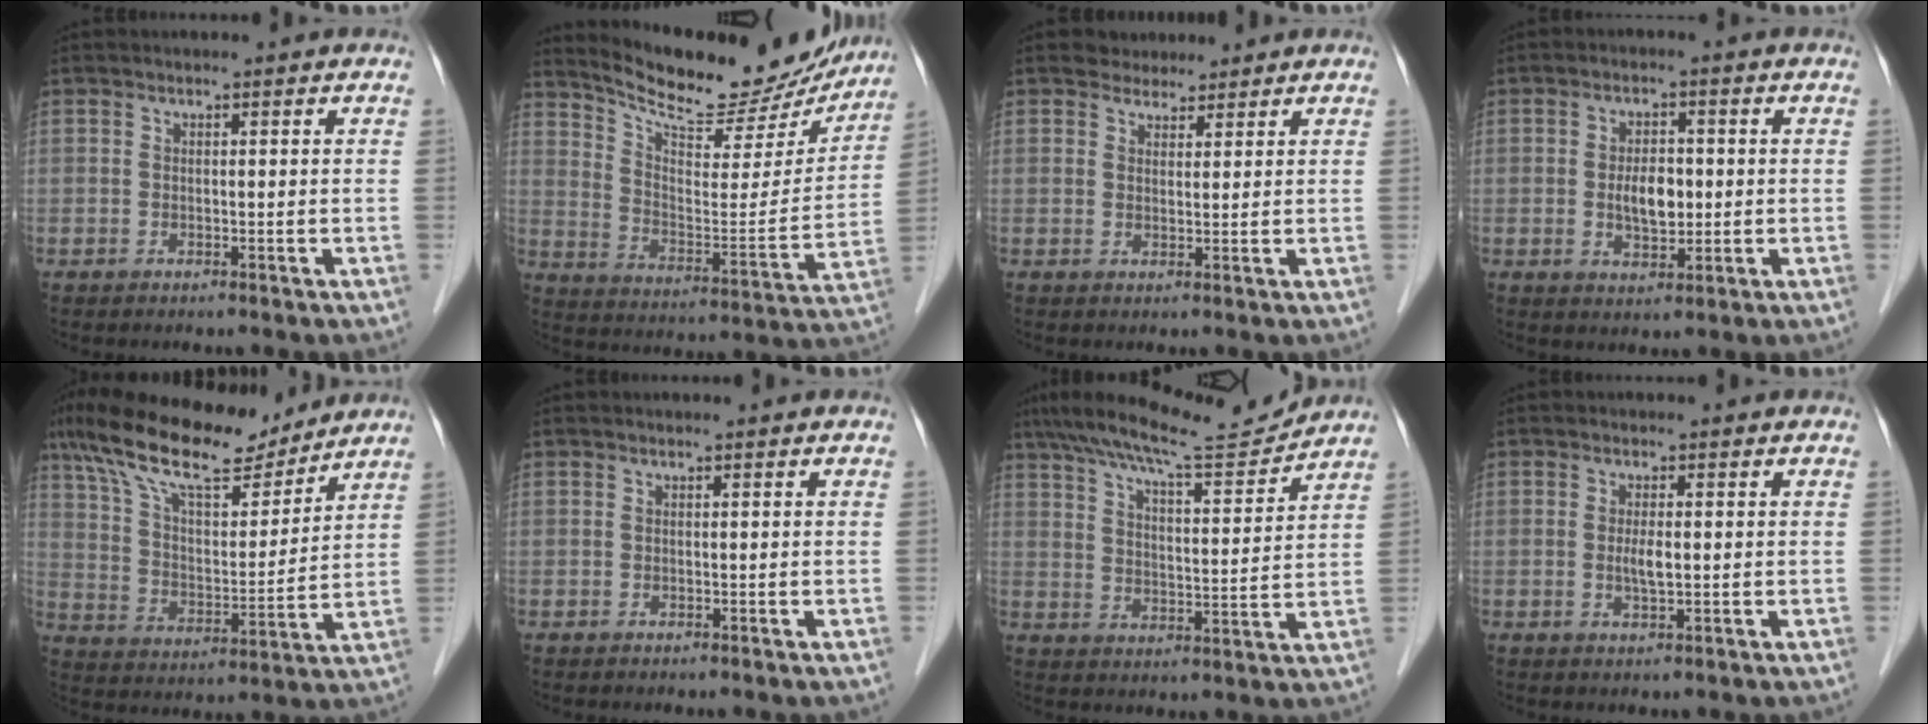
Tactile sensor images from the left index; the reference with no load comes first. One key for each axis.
{"total": 19.7, "fx": 18.2, "fy": 4.5, "fz": 5.8, "tx": -0.090, "ty": -0.031, "tz": 0.259}
{"total": 2.7, "fx": 2.2, "fy": 1.5, "fz": 0.0, "tx": 0.000, "ty": 0.005, "tz": 0.031}
{"total": 4.8, "fx": -0.4, "fy": 2.6, "fz": 4.1, "tx": -0.075, "ty": -0.001, "tz": -0.004}
{"total": 17.3, "fx": 13.7, "fy": 4.4, "fz": 9.6, "tx": -0.181, "ty": 0.018, "tz": 0.240}
{"total": 0.0}
{"total": 12.6, "fx": 11.8, "fy": 0.1, "fz": 4.5, "tx": -0.083, "ty": 0.002, "tz": 0.182}
{"total": 2.3, "fx": -0.3, "fy": 0.6, "fz": 2.2, "tx": -0.046, "ty": -0.005, "tz": -0.004}